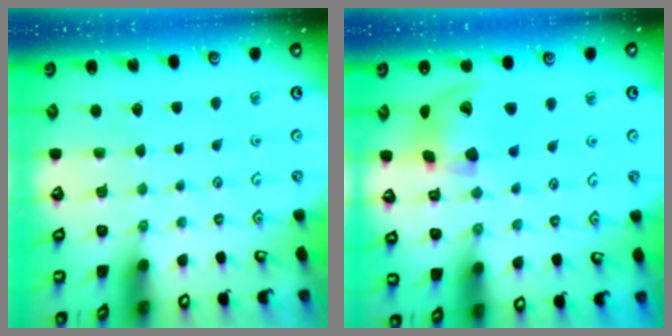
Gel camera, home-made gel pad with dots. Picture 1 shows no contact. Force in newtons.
{"total": 15.8, "press": 15.6, "slide": 2.4}